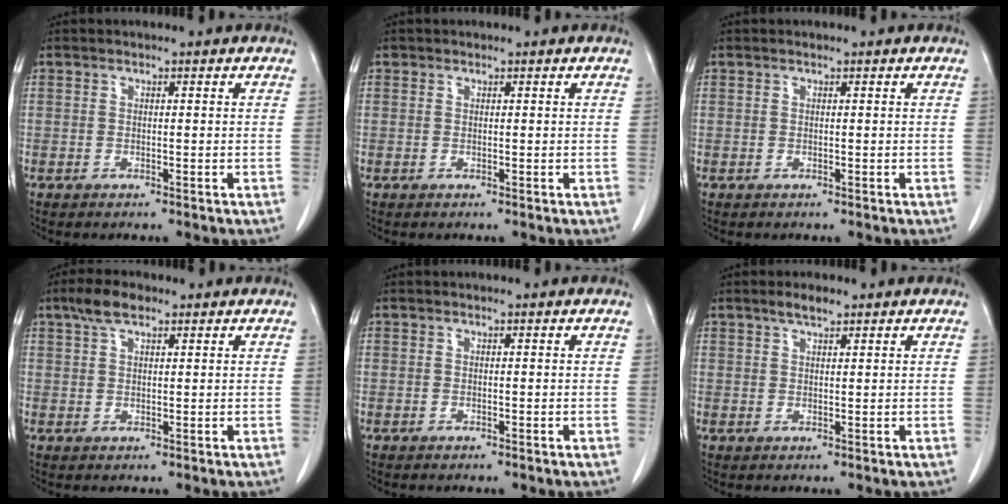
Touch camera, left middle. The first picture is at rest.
{"total": 0.0}
{"total": 0.0}
{"total": 4.0, "force": [2.7, 1.5, 2.6], "torque": [-0.057, 0.012, 0.052]}
{"total": 0.0}
{"total": 2.4, "force": [1.8, 0.6, 1.4], "torque": [-0.031, 0.004, 0.033]}